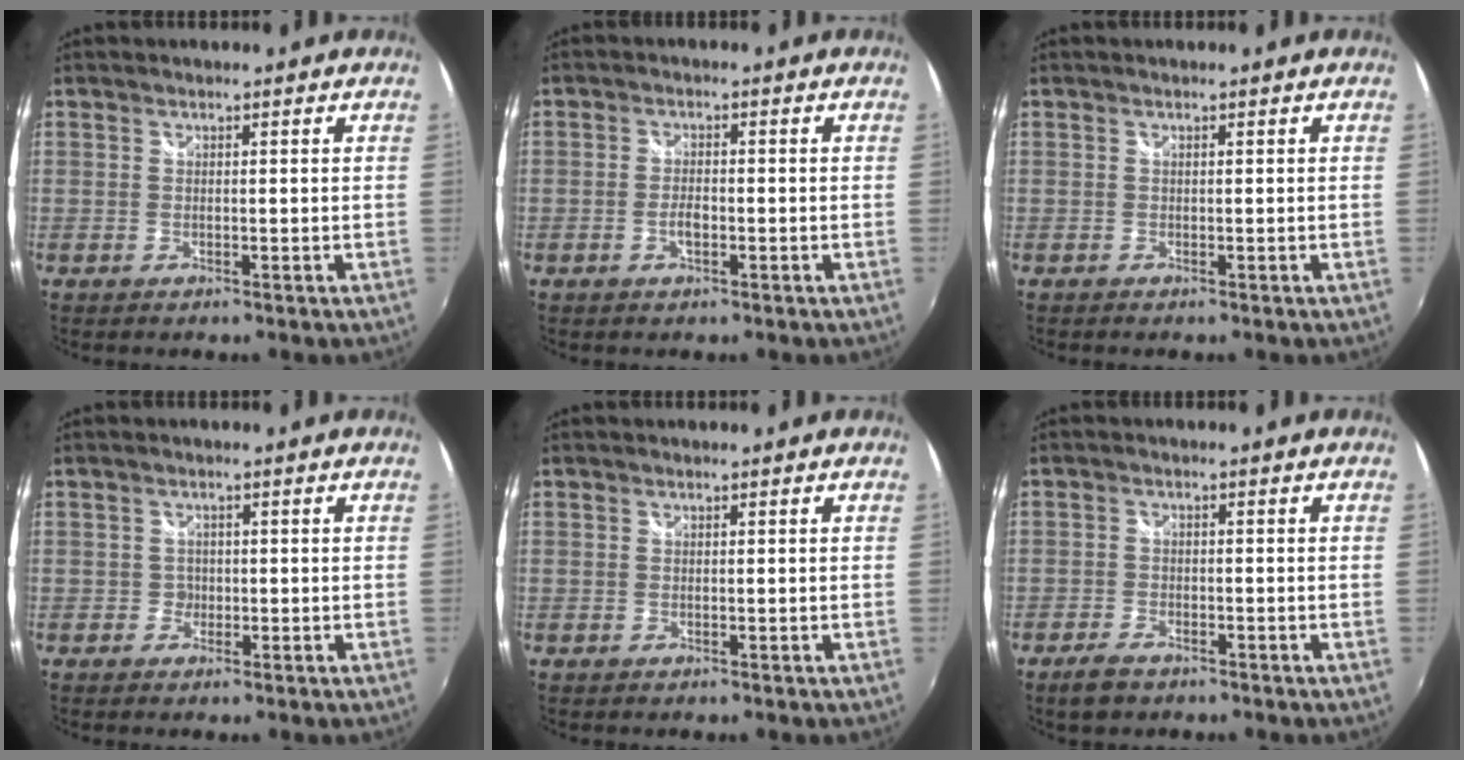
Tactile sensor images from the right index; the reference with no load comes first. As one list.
[{"total": 2.7, "force": [-1.0, 1.2, 2.2], "torque": [-0.046, 0.000, -0.020]}, {"total": 0.0}, {"total": 1.7, "force": [-0.6, 1.5, 0.1], "torque": [0.000, 0.001, -0.009]}, {"total": 0.0}, {"total": 4.2, "force": [-3.1, 1.9, 2.0], "torque": [-0.052, 0.000, -0.054]}]